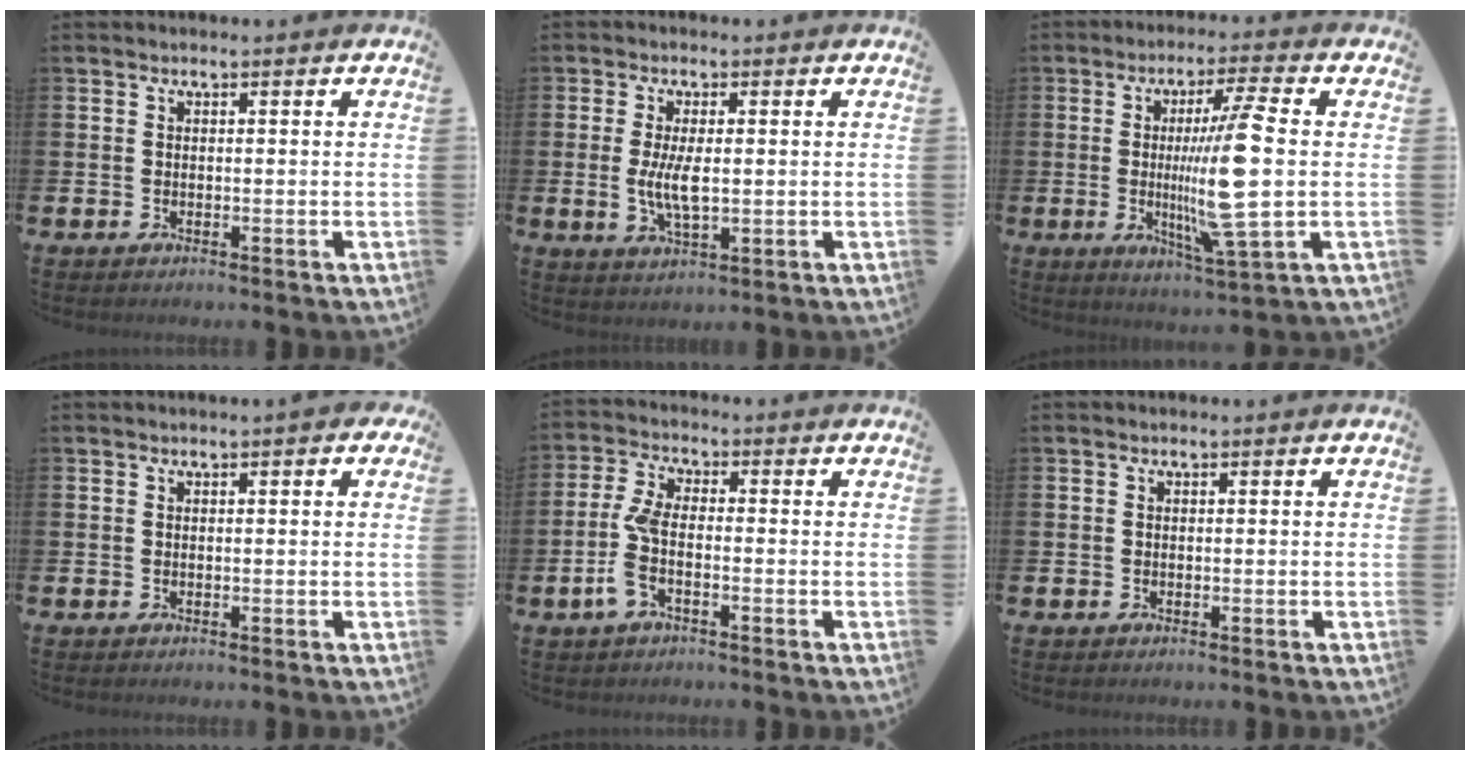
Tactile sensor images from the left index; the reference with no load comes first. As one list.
[{"total": 5.0, "force": [0.4, 2.0, 4.6], "torque": [-0.088, -0.001, 0.002]}, {"total": 11.4, "force": [0.1, 0.7, 11.4], "torque": [-0.193, -0.012, -0.007]}, {"total": 0.6, "force": [0.1, 0.1, 0.6], "torque": [-0.005, 0.001, 0.001]}, {"total": 4.9, "force": [-1.5, 2.1, 4.1], "torque": [-0.094, 0.005, -0.032]}, {"total": 0.0}]